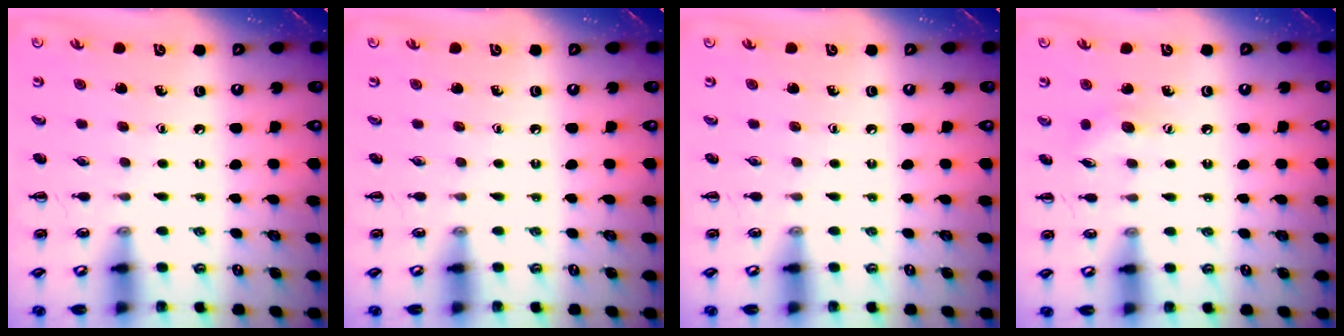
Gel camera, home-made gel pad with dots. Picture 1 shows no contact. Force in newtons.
{"total": 0.0}
{"total": 0.0}
{"total": 5.5, "press": 5.4, "slide": 1.3}